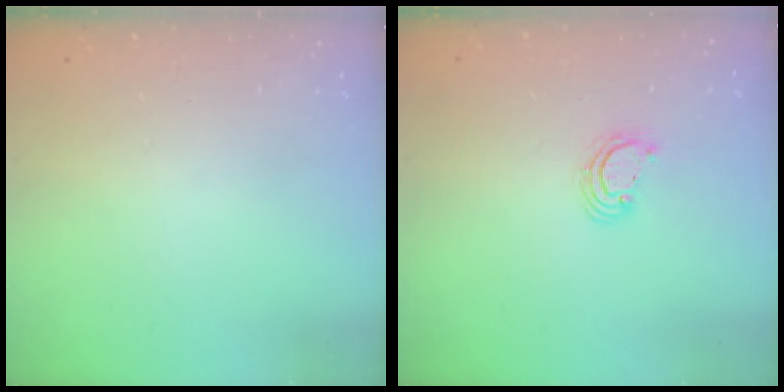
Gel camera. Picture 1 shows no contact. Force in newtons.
{"total": 2.8, "press": 2.8, "slide": 0.2}